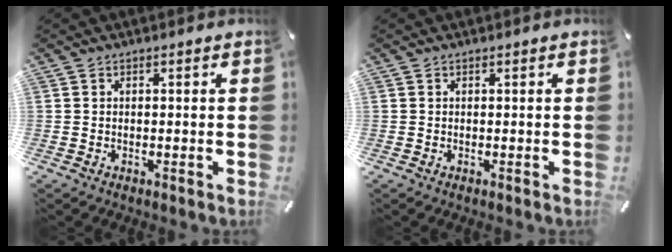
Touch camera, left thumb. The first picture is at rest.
{"total": 0.0}